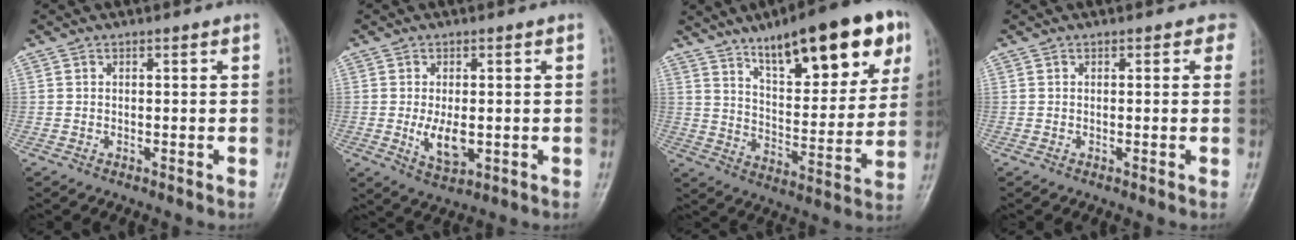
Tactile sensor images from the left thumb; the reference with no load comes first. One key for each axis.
{"total": 5.6, "fx": -0.6, "fy": 2.9, "fz": 4.7, "tx": -0.080, "ty": -0.013, "tz": -0.004}
{"total": 22.9, "fx": 12.7, "fy": 7.8, "fz": 17.4, "tx": -0.214, "ty": -0.039, "tz": 0.197}
{"total": 1.5, "fx": 0.7, "fy": 1.1, "fz": 0.8, "tx": 0.017, "ty": 0.001, "tz": -0.001}